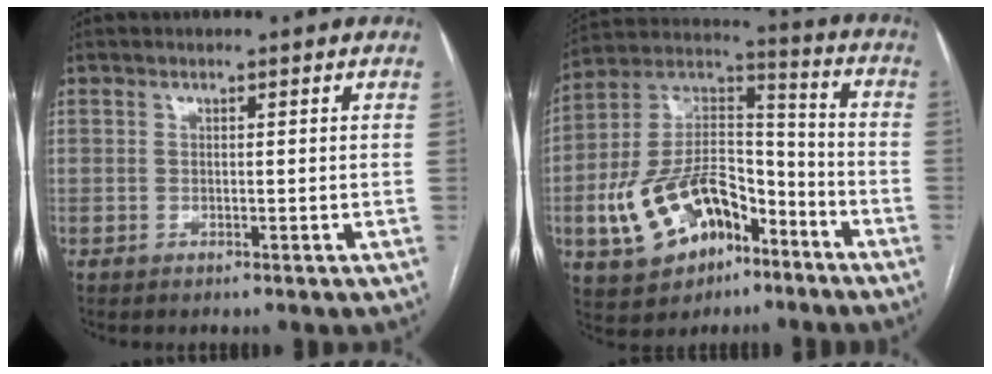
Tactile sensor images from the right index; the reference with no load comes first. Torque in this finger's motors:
{"motor_torque": [1.31, -0.83, 0.45, 0.21]}